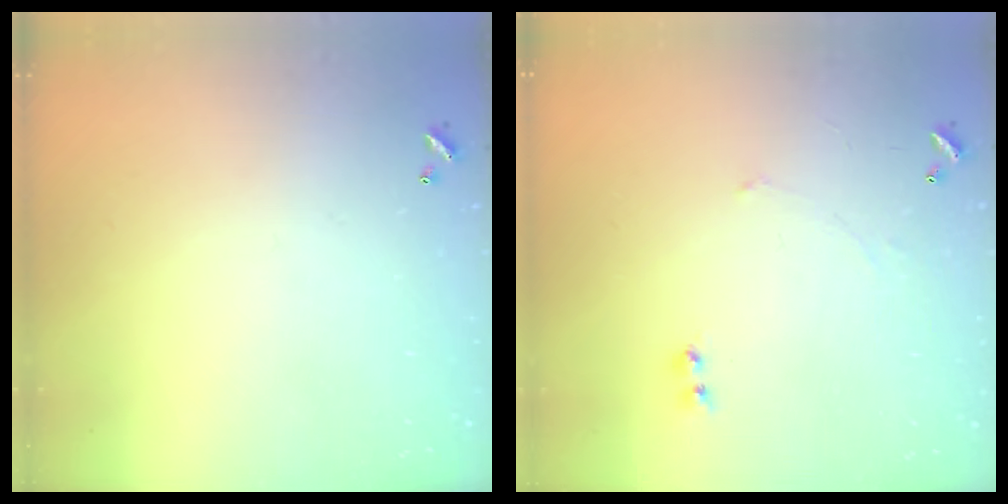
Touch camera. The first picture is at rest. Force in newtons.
{"total": 2.4, "press": 2.3, "slide": 0.5}